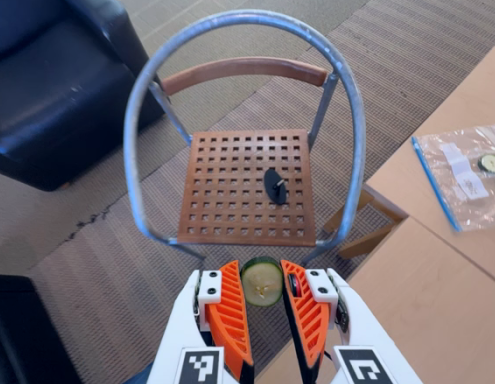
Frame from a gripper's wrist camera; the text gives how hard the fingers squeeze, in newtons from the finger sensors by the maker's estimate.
{"total": 8.8, "left": 9.0, "right": 8.5}